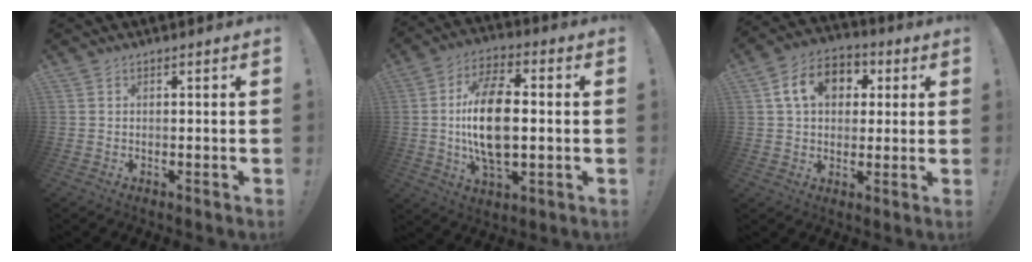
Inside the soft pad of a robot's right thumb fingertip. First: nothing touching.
{"total": 16.6, "force": [-0.1, 9.1, 13.9], "torque": [-0.260, 0.003, -0.006]}
{"total": 13.2, "force": [3.8, 10.1, 7.6], "torque": [-0.118, 0.009, 0.076]}